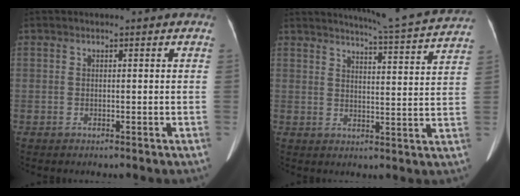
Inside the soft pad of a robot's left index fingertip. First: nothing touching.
{"total": 13.8, "force": [13.1, -1.3, 4.1], "torque": [-0.075, -0.036, 0.158]}